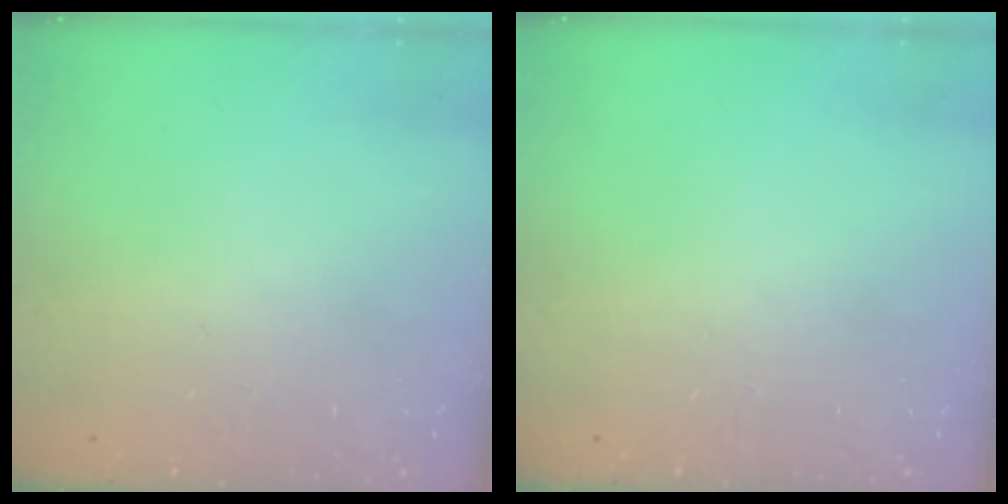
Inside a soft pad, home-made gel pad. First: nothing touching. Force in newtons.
{"total": 0.0}